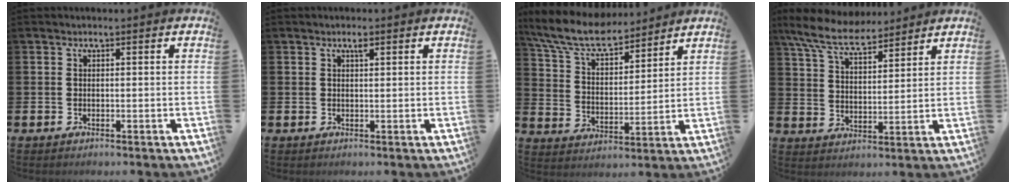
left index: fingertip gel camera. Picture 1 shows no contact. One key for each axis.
{"total": 1.2, "fx": 0.8, "fy": 0.3, "fz": 0.8, "tx": -0.004, "ty": -0.004, "tz": 0.011}
{"total": 8.6, "fx": 7.8, "fy": 2.2, "fz": 2.9, "tx": -0.098, "ty": -0.042, "tz": 0.142}
{"total": 8.3, "fx": 7.5, "fy": 2.0, "fz": 3.0, "tx": -0.090, "ty": -0.030, "tz": 0.138}